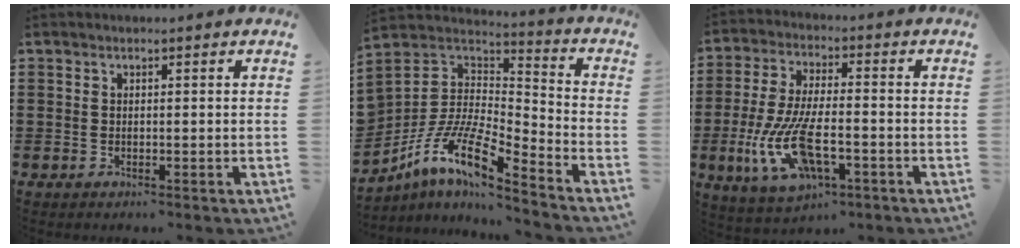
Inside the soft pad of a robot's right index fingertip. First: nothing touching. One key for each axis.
{"total": 10.3, "fx": -7.3, "fy": 2.6, "fz": 6.7, "tx": -0.148, "ty": -0.006, "tz": -0.152}
{"total": 12.4, "fx": -4.1, "fy": 5.1, "fz": 10.5, "tx": -0.237, "ty": -0.012, "tz": -0.074}